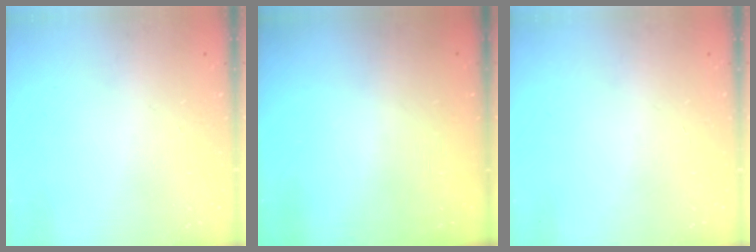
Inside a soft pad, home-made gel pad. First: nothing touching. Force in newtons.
{"total": 0.0}
{"total": 0.0}